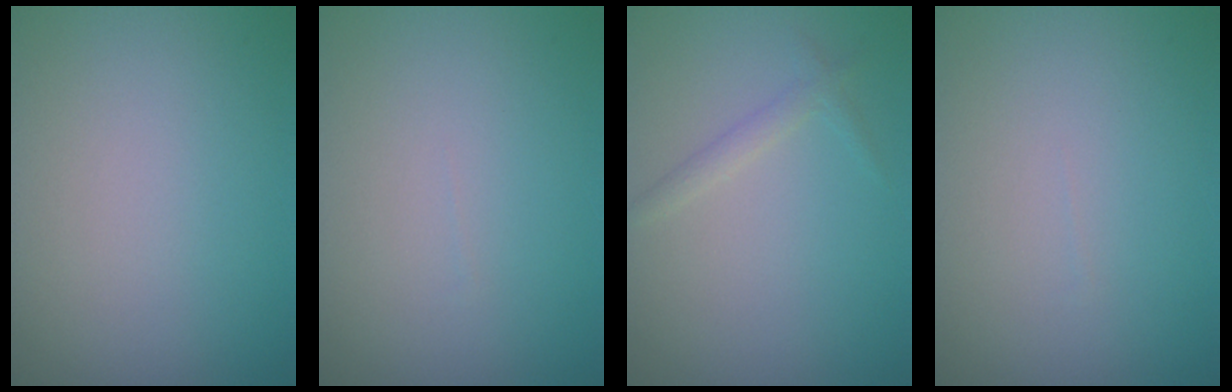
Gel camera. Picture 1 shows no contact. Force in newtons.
{"total": 0.0}
{"total": 1.1, "press": 1.1, "slide": 0.0}
{"total": 0.0}